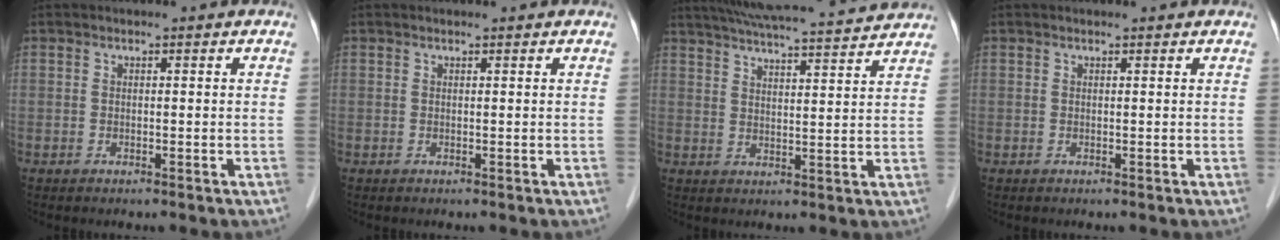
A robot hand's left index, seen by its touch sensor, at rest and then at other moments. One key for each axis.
{"total": 0.7, "fx": 0.7, "fy": 0.1, "fz": 0.2, "tx": -0.005, "ty": 0.010, "tz": 0.009}
{"total": 17.0, "fx": 15.7, "fy": 0.7, "fz": 6.5, "tx": -0.116, "ty": 0.023, "tz": 0.216}
{"total": 1.0, "fx": 1.0, "fy": 0.1, "fz": 0.3, "tx": -0.010, "ty": 0.011, "tz": 0.011}